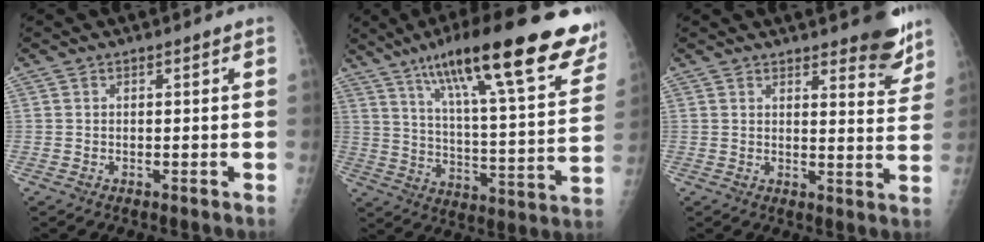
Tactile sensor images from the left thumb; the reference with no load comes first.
{"total": 28.6, "force": [17.8, 6.1, 21.5], "torque": [-0.299, -0.036, 0.266]}
{"total": 7.5, "force": [5.9, 2.2, 4.1], "torque": [-0.021, -0.042, 0.069]}